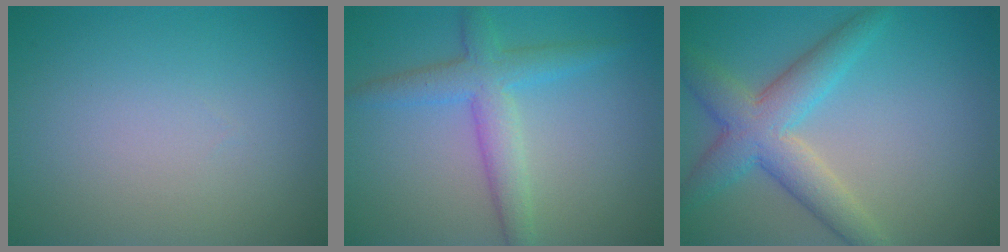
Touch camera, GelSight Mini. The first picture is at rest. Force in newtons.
{"total": 4.0, "press": 4.0, "slide": 0.1}
{"total": 5.6, "press": 5.6, "slide": 0.1}